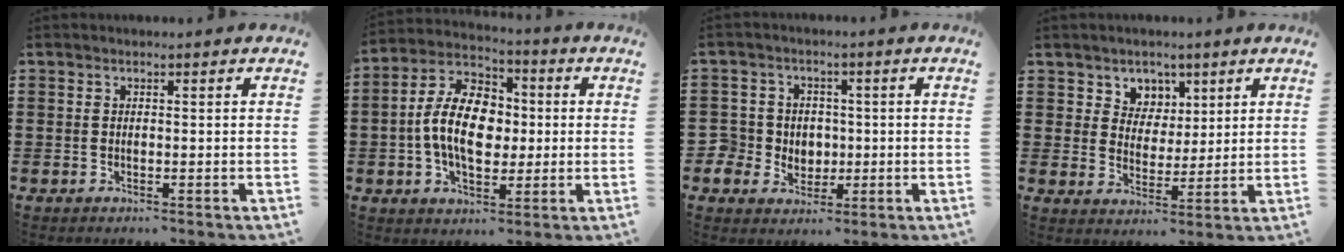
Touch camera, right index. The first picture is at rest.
{"total": 11.0, "force": [-0.6, 7.0, 8.4], "torque": [-0.202, 0.010, -0.019]}
{"total": 4.8, "force": [-0.3, 4.7, 0.7], "torque": [-0.044, 0.012, -0.010]}
{"total": 4.9, "force": [2.9, 3.9, -0.2], "torque": [-0.025, 0.002, 0.052]}